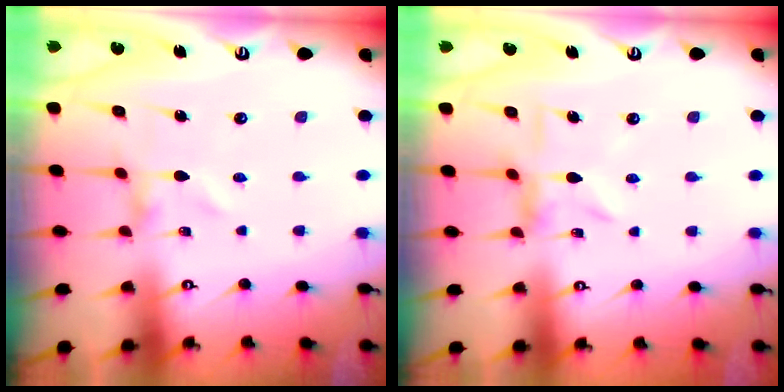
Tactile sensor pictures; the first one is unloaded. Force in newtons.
{"total": 5.8, "press": 5.7, "slide": 0.6}